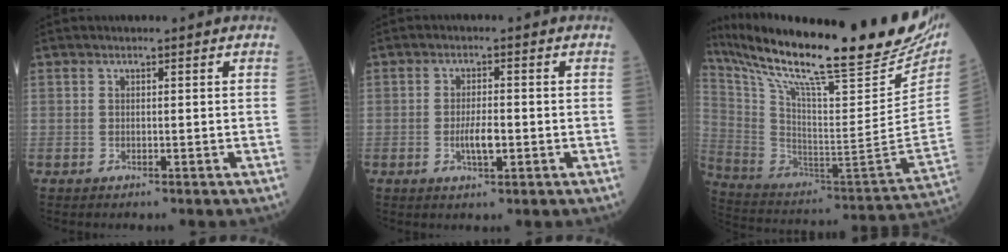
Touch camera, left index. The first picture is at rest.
{"total": 3.4, "force": [-0.9, 0.9, 3.2], "torque": [-0.064, -0.001, -0.013]}
{"total": 34.2, "force": [27.7, 3.8, 19.7], "torque": [-0.348, -0.084, 0.409]}